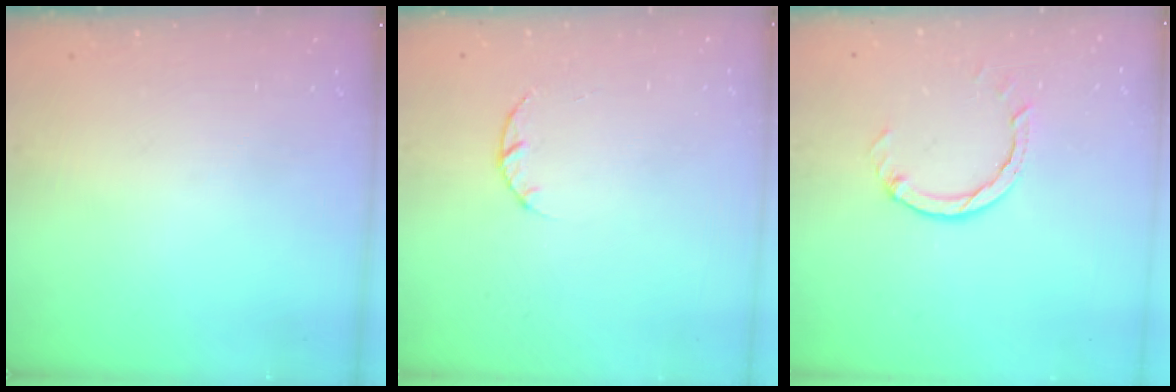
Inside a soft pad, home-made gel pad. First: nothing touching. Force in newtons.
{"total": 1.4, "press": 1.3, "slide": 0.3}
{"total": 3.8, "press": 3.8, "slide": 0.4}